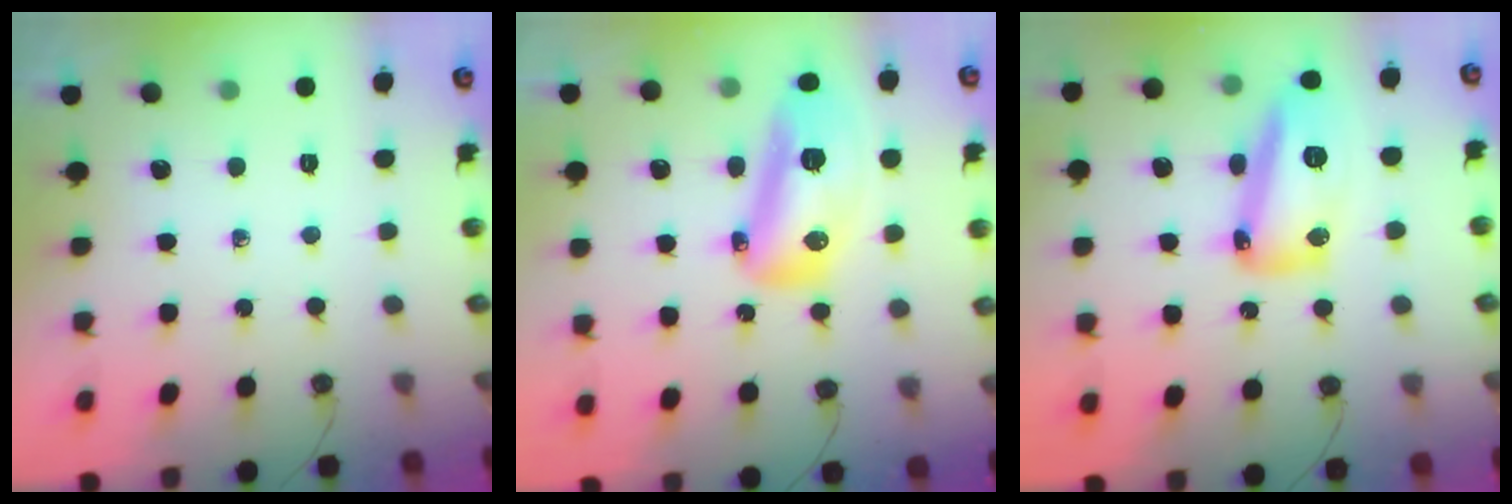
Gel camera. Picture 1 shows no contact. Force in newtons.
{"total": 16.5, "press": 16.4, "slide": 1.7}
{"total": 23.5, "press": 20.6, "slide": 11.3}